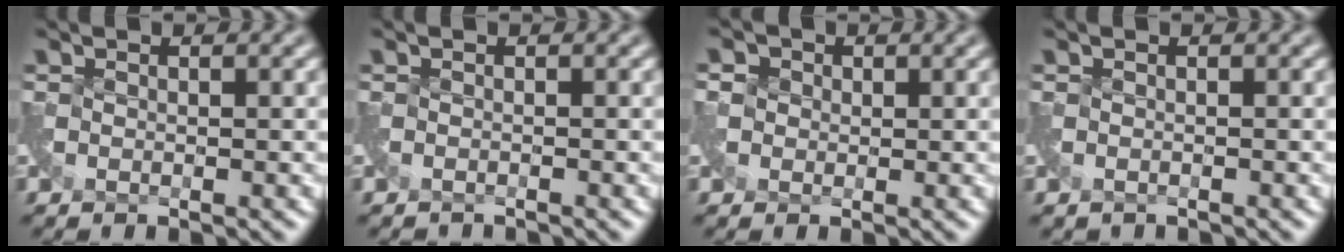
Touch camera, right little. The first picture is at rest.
{"total": 1.0, "force": [-1.0, 0.1, -0.2], "torque": [0.003, -0.013, -0.025]}
{"total": 1.1, "force": [-0.2, 1.1, -0.2], "torque": [0.010, 0.002, -0.002]}
{"total": 0.8, "force": [-0.7, 0.4, 0.1], "torque": [-0.004, -0.009, -0.017]}